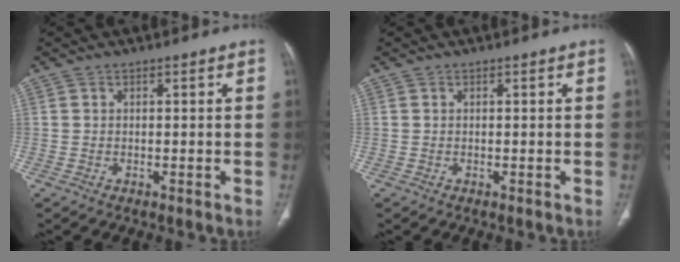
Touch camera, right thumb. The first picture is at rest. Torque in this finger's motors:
{"motor_torque": [0.00, 0.00, 0.00, 0.00, 0.00]}